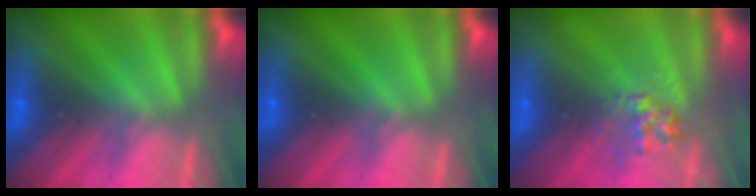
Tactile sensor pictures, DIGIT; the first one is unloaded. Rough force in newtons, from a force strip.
{"total": 0.0}
{"total": 2.6}